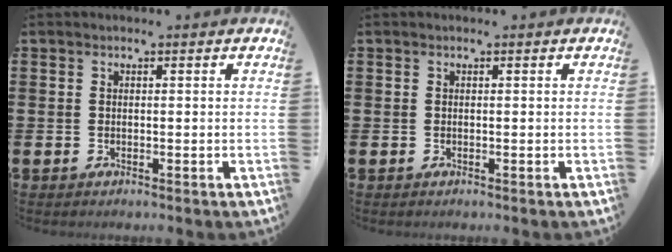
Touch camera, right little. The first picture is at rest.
{"total": 0.0}